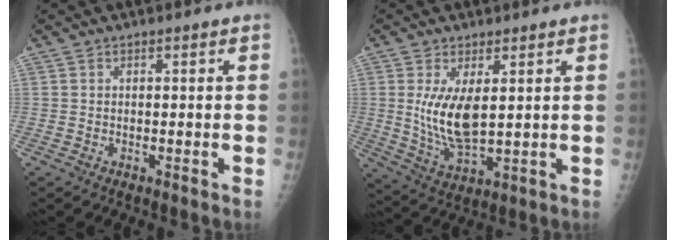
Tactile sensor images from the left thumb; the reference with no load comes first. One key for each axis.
{"total": 9.8, "fx": 1.9, "fy": 4.1, "fz": 8.8, "tx": -0.162, "ty": -0.027, "tz": 0.049}